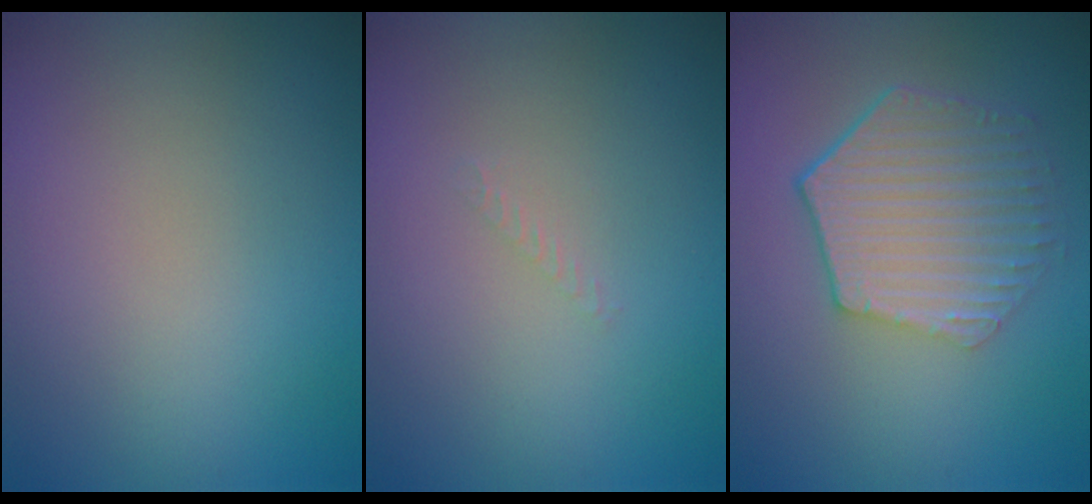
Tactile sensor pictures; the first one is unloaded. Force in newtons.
{"total": 0.6, "press": 0.6, "slide": 0.1}
{"total": 5.7, "press": 4.2, "slide": 3.9}